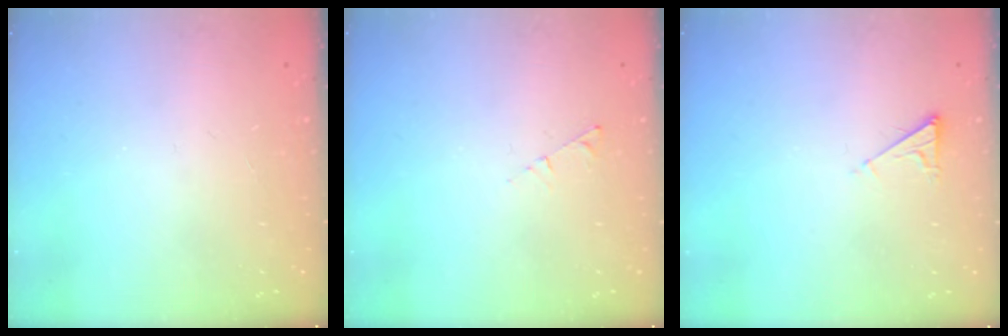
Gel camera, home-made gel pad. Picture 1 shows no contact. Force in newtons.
{"total": 2.9, "press": 2.9, "slide": 0.4}
{"total": 2.9, "press": 2.9, "slide": 0.5}